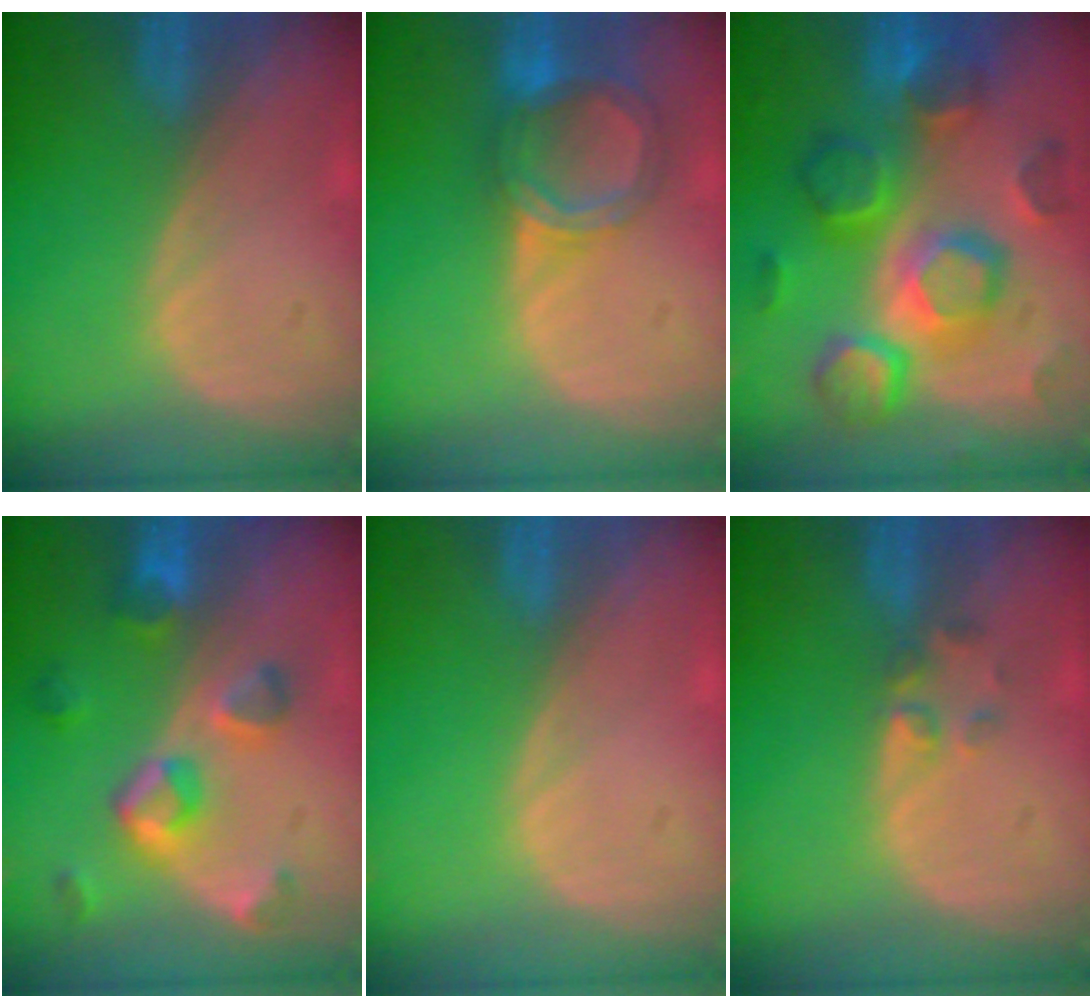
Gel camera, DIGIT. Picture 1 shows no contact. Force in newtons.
{"total": 6.4, "press": 5.7, "slide": 3.0}
{"total": 12.3, "press": 12.2, "slide": 1.2}
{"total": 7.3, "press": 7.1, "slide": 1.7}
{"total": 0.6, "press": 0.1, "slide": 0.6}
{"total": 2.0, "press": 1.9, "slide": 0.8}